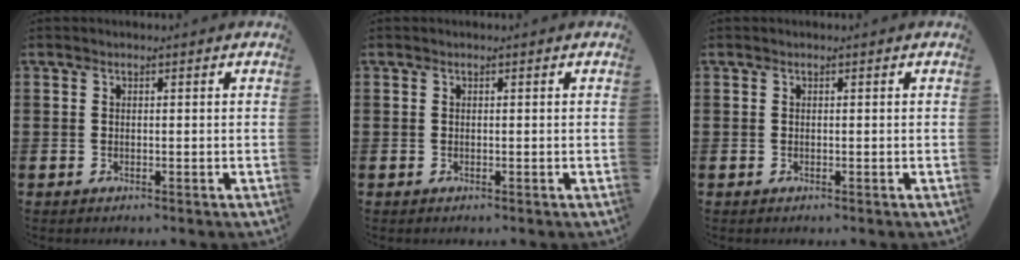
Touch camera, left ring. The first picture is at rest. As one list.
[{"total": 0.0}, {"total": 0.0}]